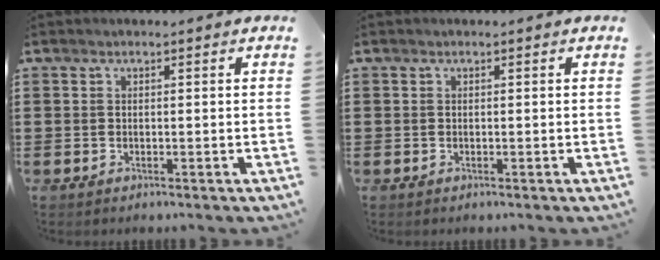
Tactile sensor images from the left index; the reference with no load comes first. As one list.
[{"total": 0.0}]